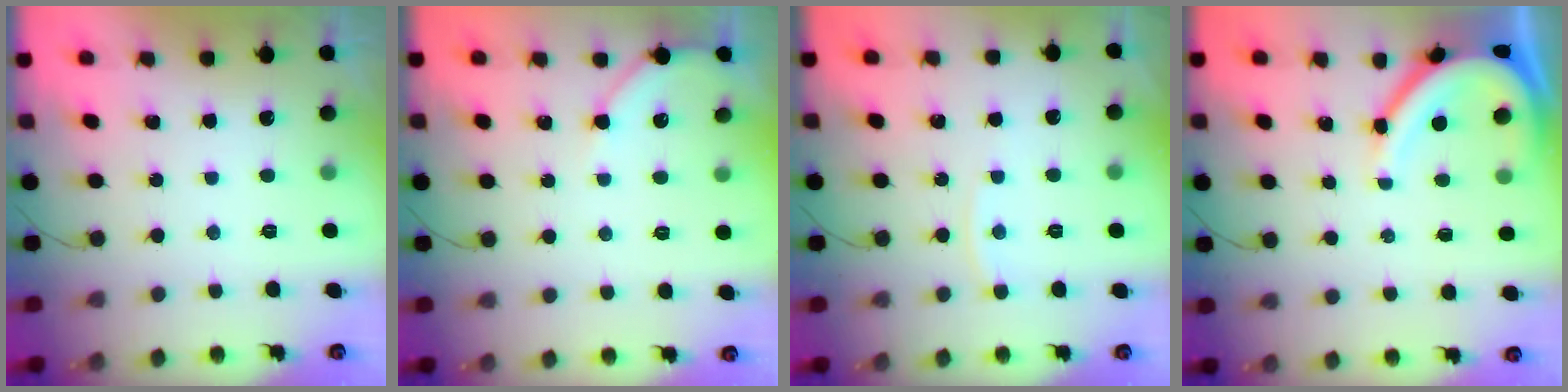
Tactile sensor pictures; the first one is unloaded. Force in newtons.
{"total": 5.4, "press": 5.4, "slide": 0.6}
{"total": 2.7, "press": 2.7, "slide": 0.4}
{"total": 9.7, "press": 9.6, "slide": 0.9}